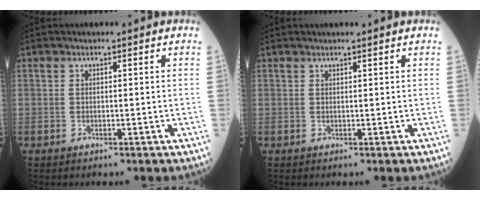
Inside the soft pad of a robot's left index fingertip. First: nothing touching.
{"total": 1.7, "force": [1.4, -0.1, 0.8], "torque": [-0.007, 0.013, 0.023]}